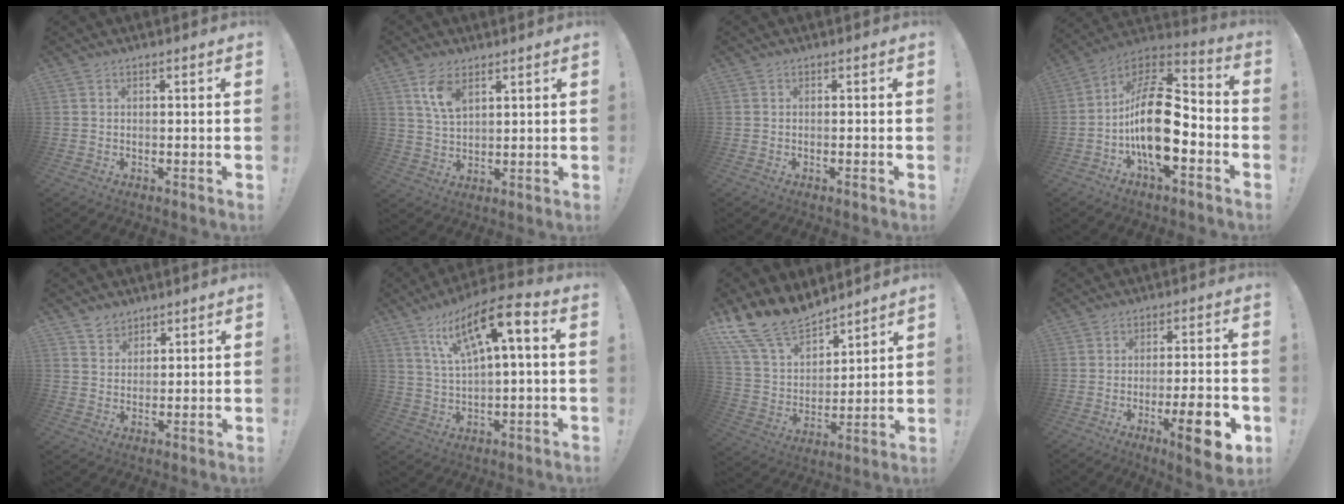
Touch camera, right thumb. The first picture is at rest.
{"total": 7.7, "force": [4.3, 4.0, 4.9], "torque": [-0.081, -0.017, 0.078]}
{"total": 0.9, "force": [-0.5, -0.3, 0.7], "torque": [-0.017, 0.001, -0.009]}
{"total": 21.3, "force": [-3.7, 10.0, 18.5], "torque": [-0.345, 0.024, -0.058]}
{"total": 4.4, "force": [3.5, 2.6, 0.2], "torque": [-0.001, -0.025, 0.066]}
{"total": 14.4, "force": [5.4, 4.0, 12.8], "torque": [-0.207, -0.021, 0.084]}
{"total": 16.7, "force": [14.0, 7.1, 5.6], "torque": [-0.132, -0.103, 0.268]}
{"total": 12.6, "force": [-5.3, 2.1, 11.2], "torque": [-0.149, 0.011, -0.078]}